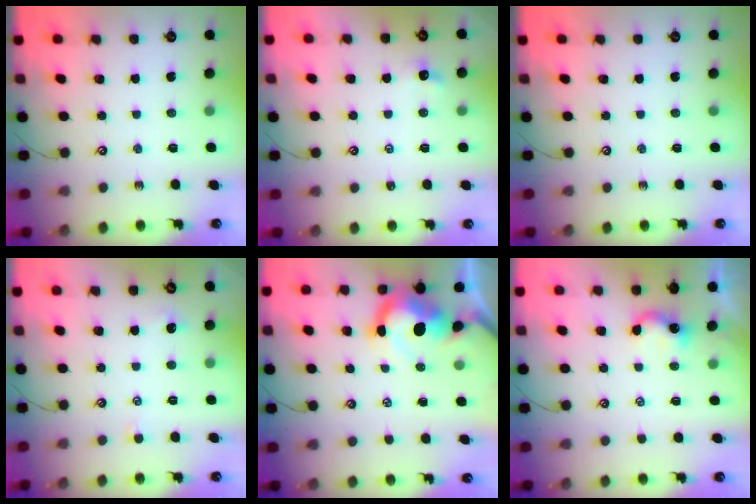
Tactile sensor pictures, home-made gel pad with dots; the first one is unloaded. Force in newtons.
{"total": 0.0}
{"total": 0.0}
{"total": 2.2, "press": 2.1, "slide": 0.3}
{"total": 8.4, "press": 8.3, "slide": 1.5}
{"total": 1.8, "press": 1.8, "slide": 0.3}